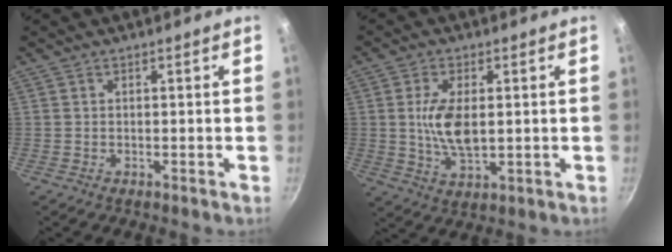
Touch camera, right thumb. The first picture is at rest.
{"total": 8.5, "force": [0.6, 4.2, 7.3], "torque": [-0.141, -0.007, 0.016]}